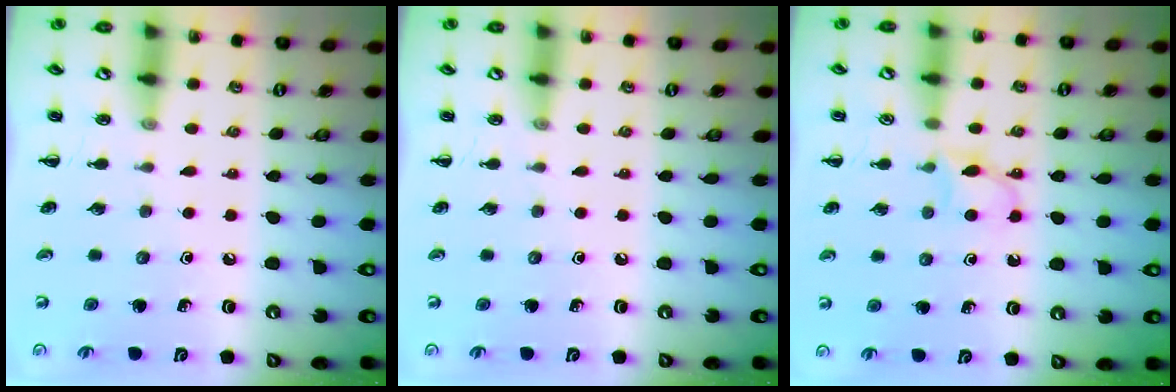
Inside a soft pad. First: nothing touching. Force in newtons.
{"total": 0.0}
{"total": 4.1, "press": 3.9, "slide": 1.3}